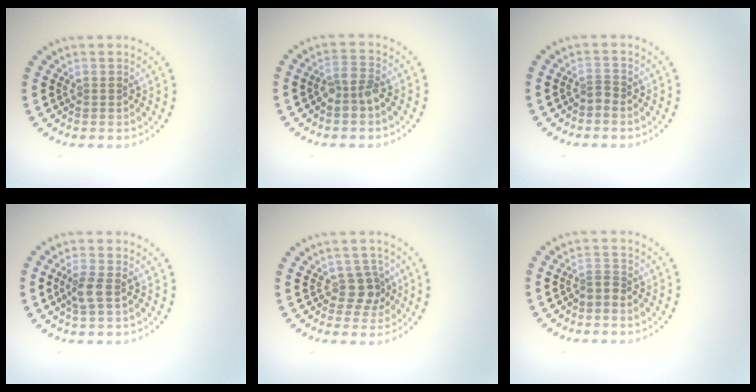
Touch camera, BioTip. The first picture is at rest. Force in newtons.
{"total": 2.4, "press": 2.3, "slide": 0.7}
{"total": 0.6, "press": 0.3, "slide": 0.5}
{"total": 1.9, "press": 1.8, "slide": 0.6}
{"total": 2.2, "press": 1.9, "slide": 1.2}
{"total": 1.1, "press": 0.7, "slide": 0.9}